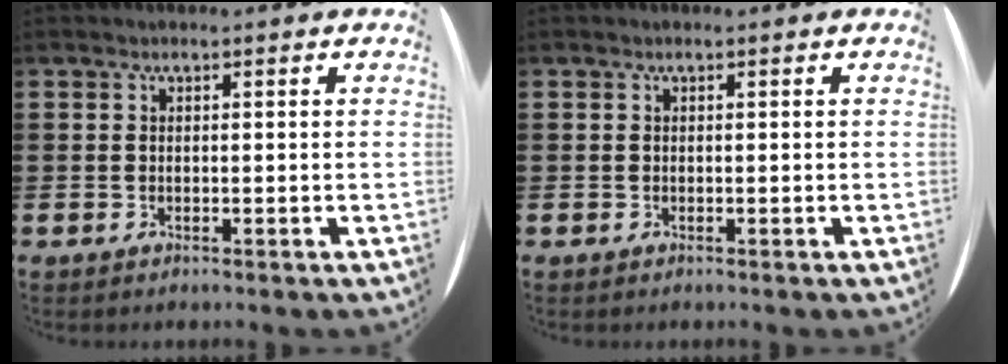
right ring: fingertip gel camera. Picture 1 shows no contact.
{"total": 0.0}